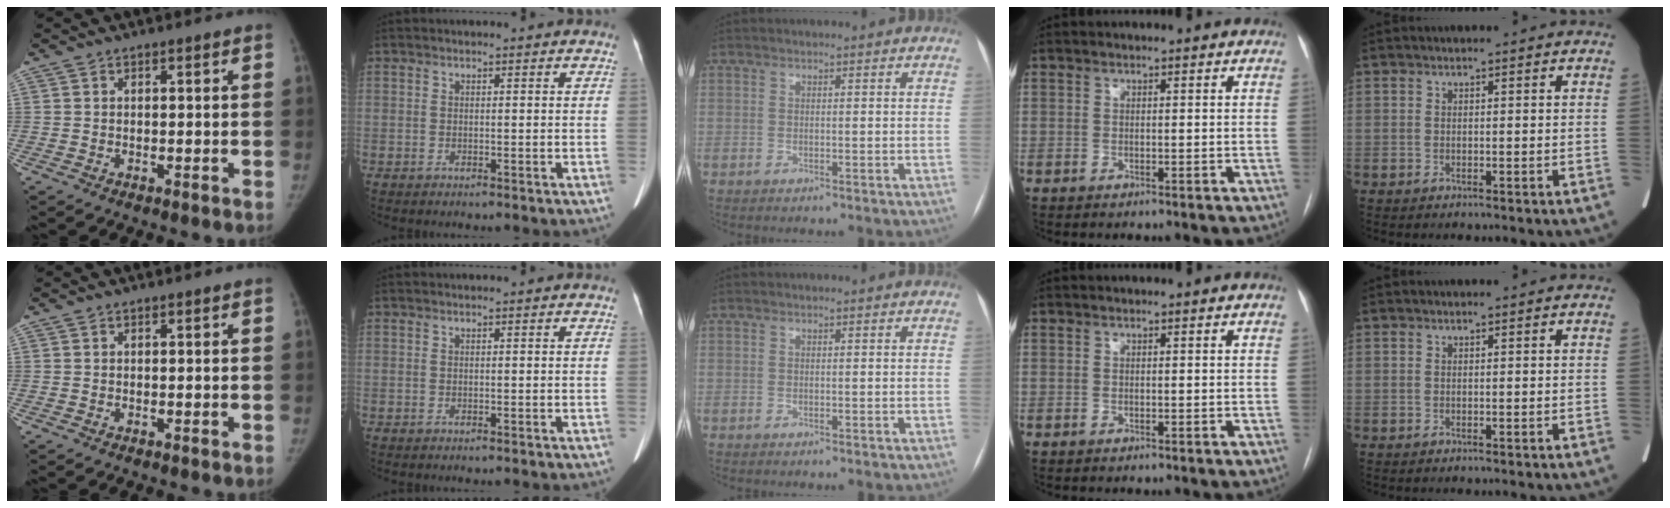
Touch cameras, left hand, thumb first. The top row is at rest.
{}